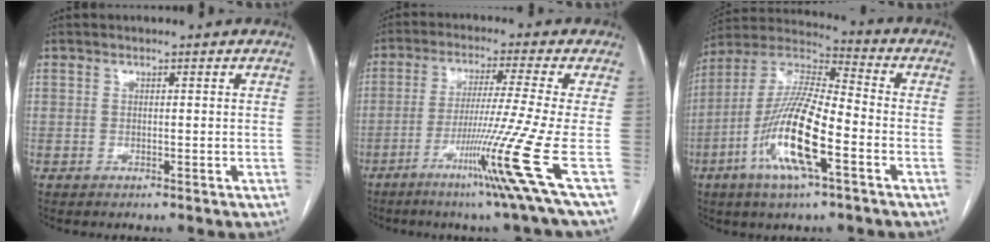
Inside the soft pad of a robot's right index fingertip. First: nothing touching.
{"total": 14.0, "force": [-5.3, -4.0, 12.3], "torque": [-0.225, -0.035, -0.096]}
{"total": 16.2, "force": [-5.7, 2.7, 14.9], "torque": [-0.304, -0.007, -0.110]}